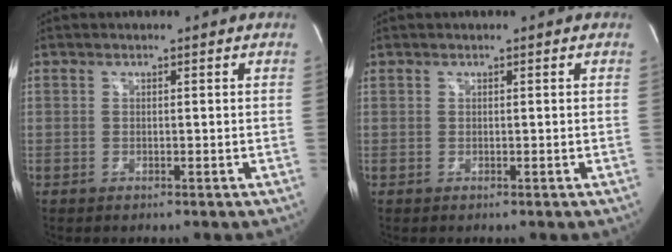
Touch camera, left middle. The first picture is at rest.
{"total": 0.0}